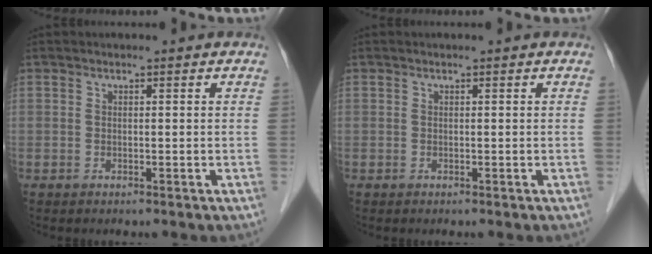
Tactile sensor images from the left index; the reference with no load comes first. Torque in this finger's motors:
{"motor_torque": [0.04, 0.04, 0.00, -0.01]}